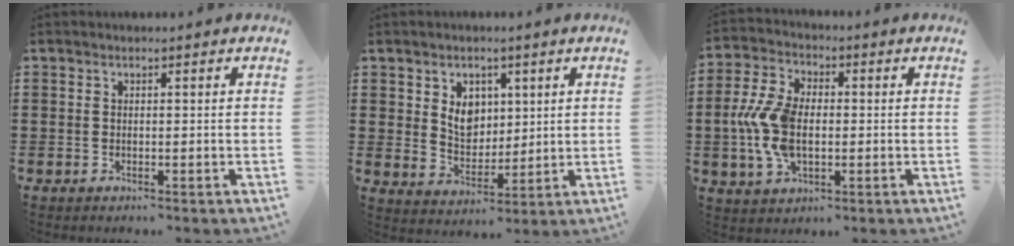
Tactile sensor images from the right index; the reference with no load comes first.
{"total": 5.7, "force": [2.0, 4.5, 2.8], "torque": [-0.057, 0.008, 0.032]}
{"total": 9.5, "force": [-1.0, 5.8, 7.4], "torque": [-0.182, 0.002, -0.024]}